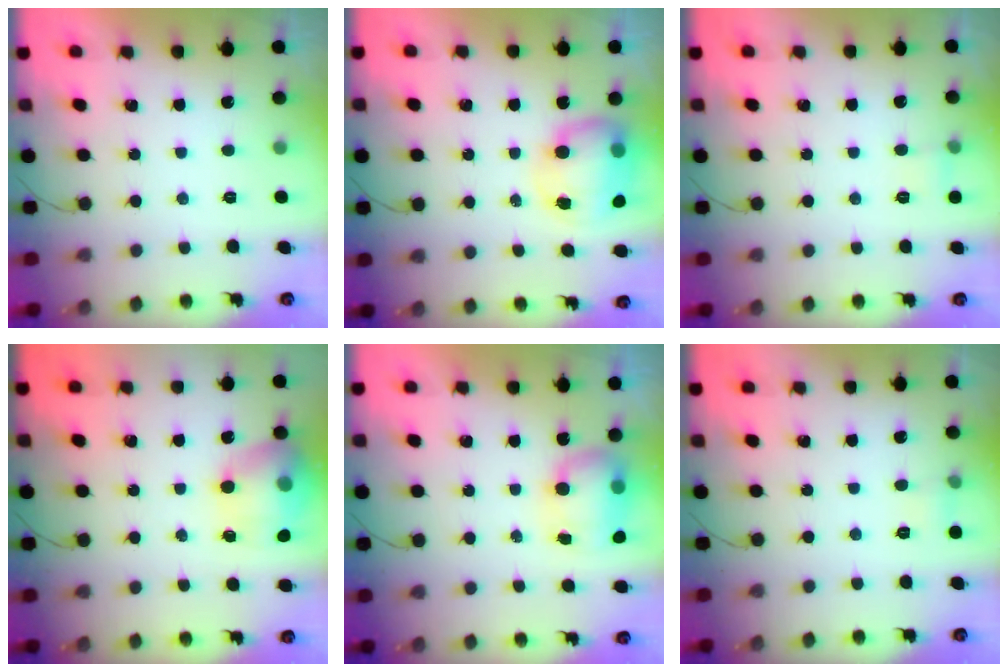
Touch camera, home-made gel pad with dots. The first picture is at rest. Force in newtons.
{"total": 9.9, "press": 9.5, "slide": 2.7}
{"total": 3.5, "press": 3.4, "slide": 0.9}
{"total": 16.7, "press": 16.7, "slide": 1.2}
{"total": 7.7, "press": 7.6, "slide": 1.4}
{"total": 5.1, "press": 4.0, "slide": 3.1}